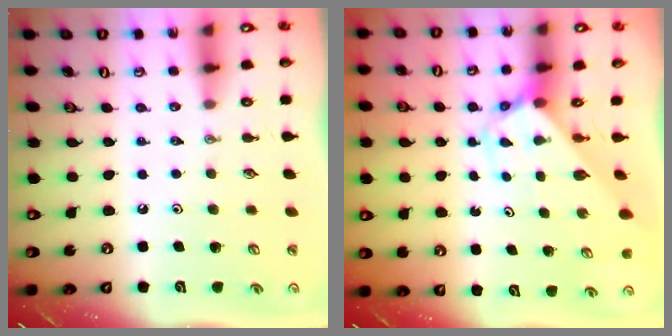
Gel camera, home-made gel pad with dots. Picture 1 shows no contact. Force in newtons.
{"total": 2.7, "press": 2.7, "slide": 0.2}